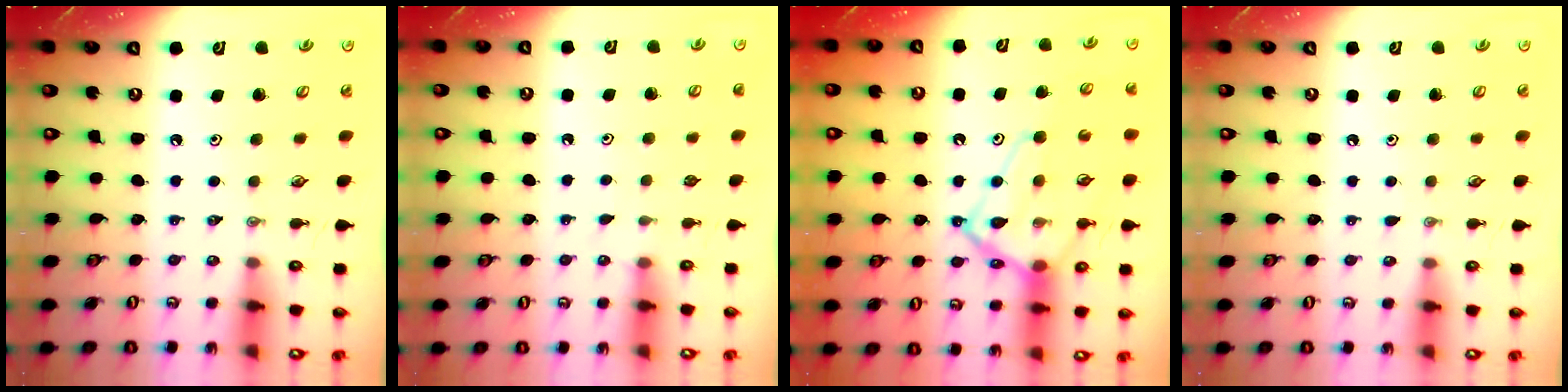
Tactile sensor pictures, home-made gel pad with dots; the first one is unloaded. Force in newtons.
{"total": 1.7, "press": 1.6, "slide": 0.2}
{"total": 19.1, "press": 19.1, "slide": 1.6}
{"total": 2.8, "press": 2.8, "slide": 0.3}